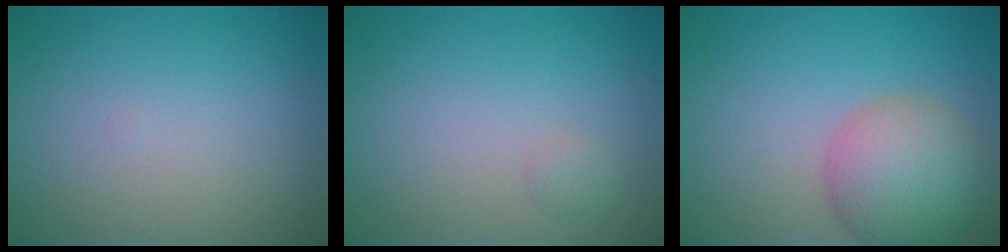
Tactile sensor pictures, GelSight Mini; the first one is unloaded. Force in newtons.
{"total": 0.7, "press": 0.7, "slide": 0.0}
{"total": 6.7, "press": 6.7, "slide": 0.5}